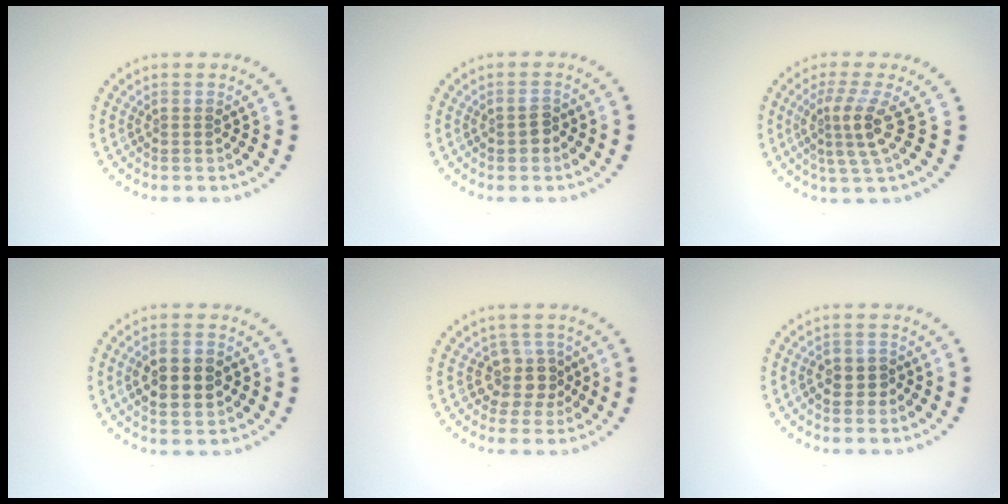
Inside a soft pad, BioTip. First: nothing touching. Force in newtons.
{"total": 1.2, "press": 1.2, "slide": 0.2}
{"total": 3.3, "press": 2.4, "slide": 2.3}
{"total": 4.5, "press": 4.5, "slide": 0.2}
{"total": 2.9, "press": 2.2, "slide": 1.8}
{"total": 1.9, "press": 1.7, "slide": 0.7}